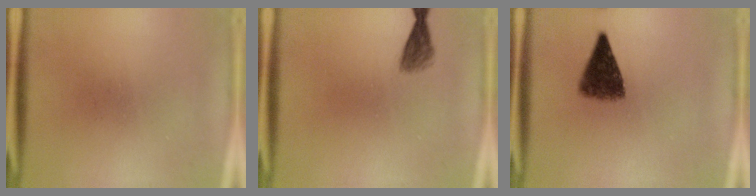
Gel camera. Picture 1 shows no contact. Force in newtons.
{"total": 2.0}
{"total": 6.4}